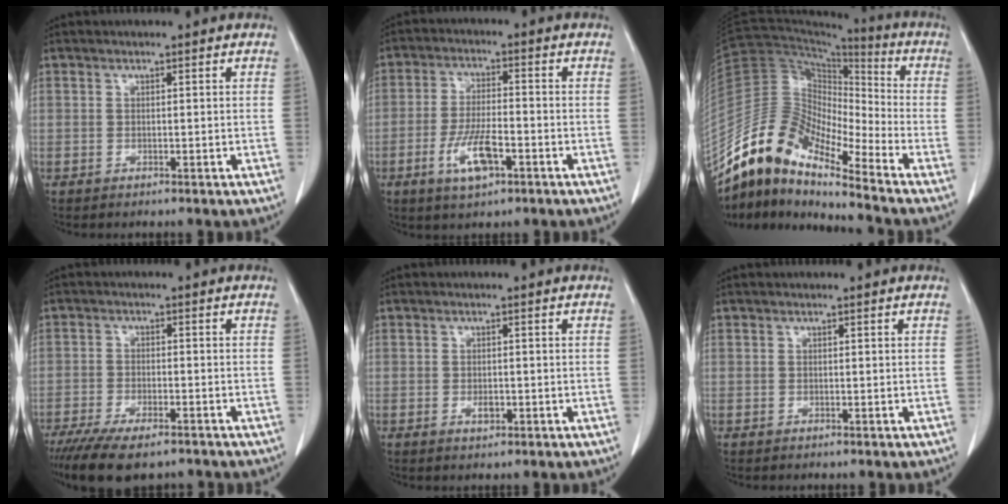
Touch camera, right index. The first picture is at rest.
{"total": 8.1, "force": [-3.6, 2.6, 6.8], "torque": [-0.139, -0.003, -0.060]}
{"total": 16.2, "force": [-13.4, 3.7, 8.4], "torque": [-0.159, 0.041, -0.252]}
{"total": 12.4, "force": [-9.2, 4.2, 7.1], "torque": [-0.126, -0.016, -0.145]}
{"total": 2.2, "force": [-0.7, 1.3, 1.6], "torque": [-0.026, 0.002, -0.006]}
{"total": 0.0}